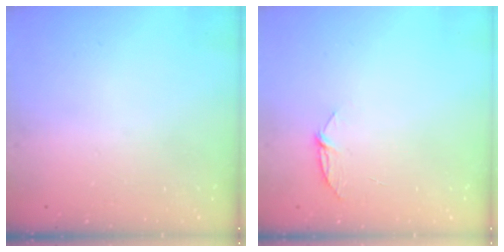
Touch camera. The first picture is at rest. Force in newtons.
{"total": 4.9, "press": 4.8, "slide": 0.6}